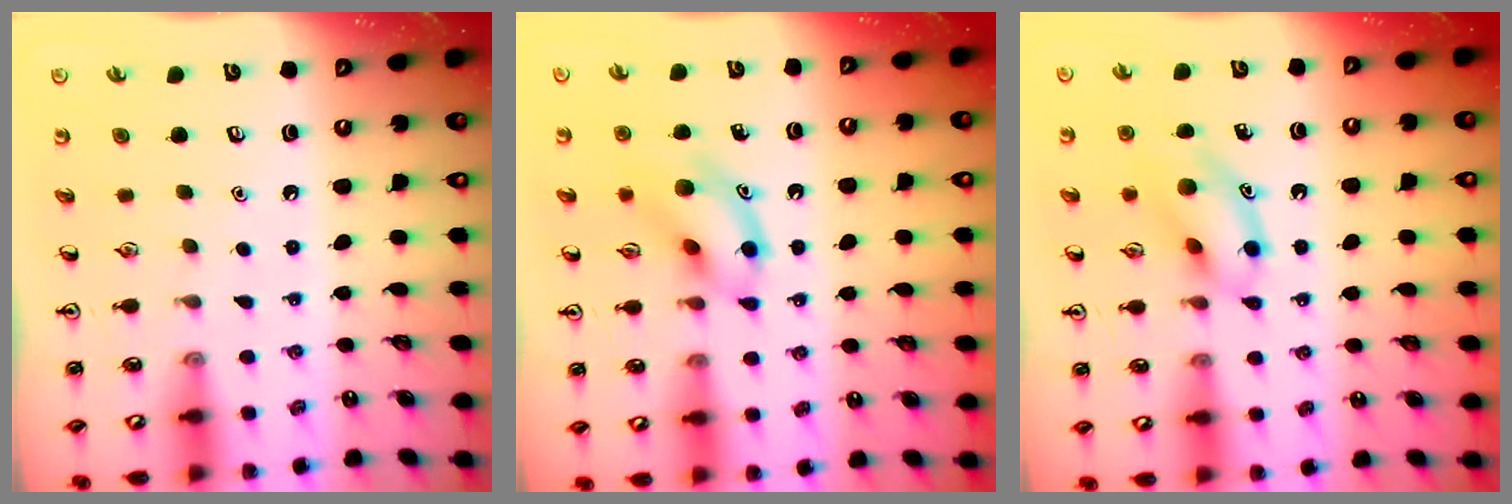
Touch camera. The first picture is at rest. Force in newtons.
{"total": 12.4, "press": 12.3, "slide": 1.7}
{"total": 12.8, "press": 12.8, "slide": 1.1}